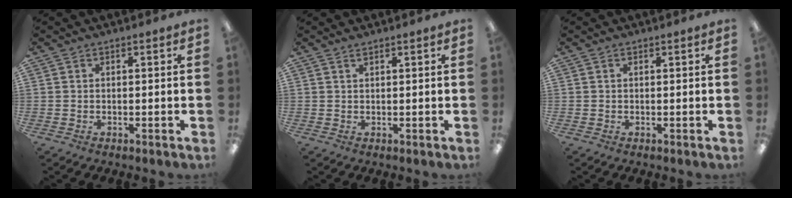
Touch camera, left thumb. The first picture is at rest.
{"total": 0.9, "force": [0.7, 0.1, 0.5], "torque": [-0.012, 0.001, 0.012]}
{"total": 0.0}